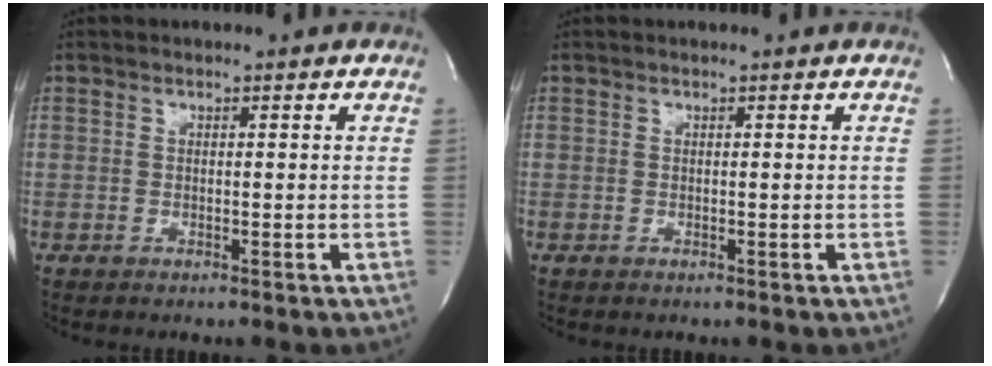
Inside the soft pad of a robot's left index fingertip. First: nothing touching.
{"total": 0.0}